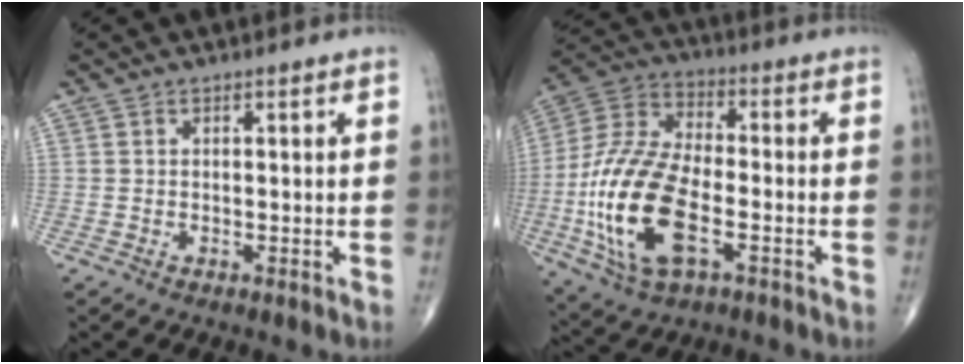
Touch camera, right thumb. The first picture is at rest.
{"total": 20.6, "force": [-5.3, 10.1, 17.2], "torque": [-0.363, 0.015, -0.095]}